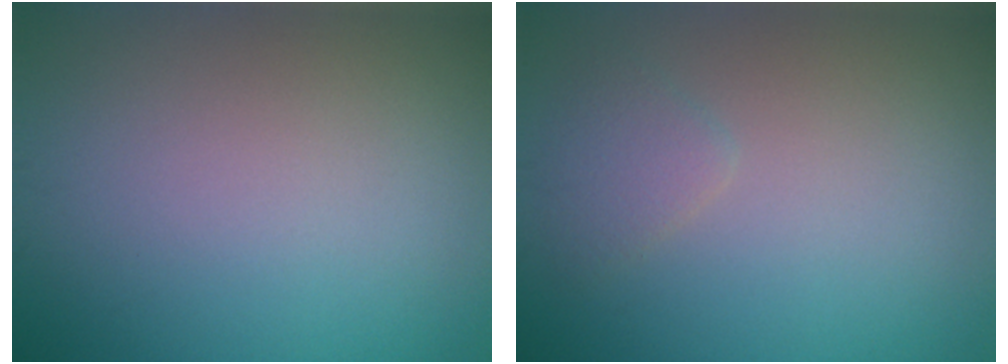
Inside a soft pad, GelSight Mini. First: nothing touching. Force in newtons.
{"total": 1.5, "press": 1.5, "slide": 0.1}